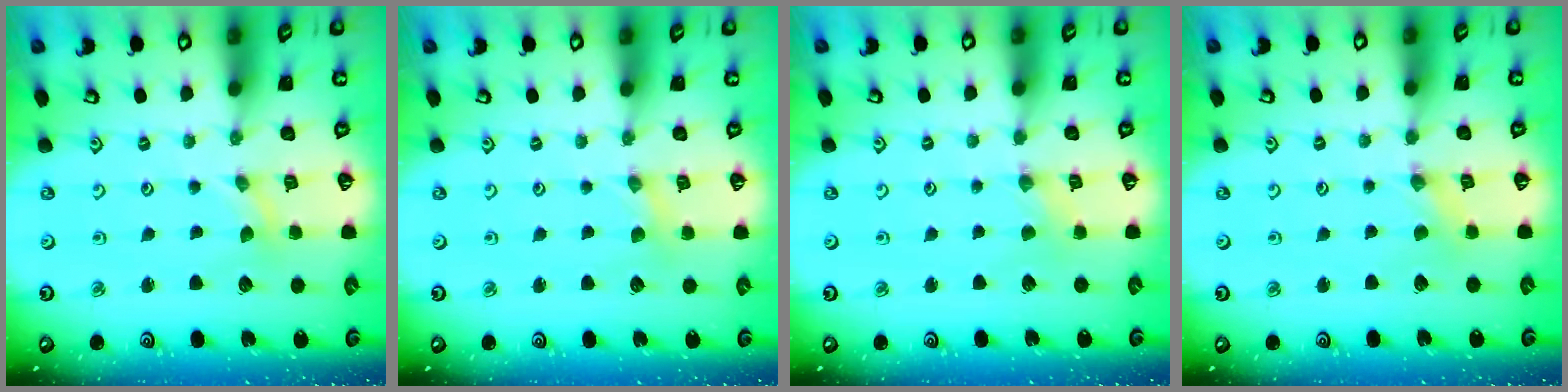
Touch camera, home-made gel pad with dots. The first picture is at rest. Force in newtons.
{"total": 0.5, "press": 0.5, "slide": 0.1}
{"total": 1.2, "press": 1.2, "slide": 0.2}
{"total": 0.0}